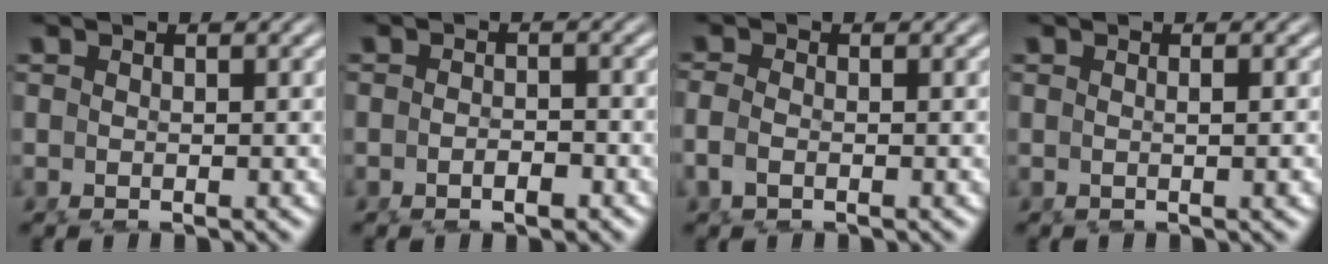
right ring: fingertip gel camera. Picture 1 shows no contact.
{"total": 1.7, "force": [-1.3, 0.5, 0.9], "torque": [-0.003, 0.009, -0.028]}
{"total": 1.5, "force": [-0.5, 0.6, 1.4], "torque": [-0.037, -0.007, -0.005]}
{"total": 0.8, "force": [0.1, -0.7, 0.4], "torque": [-0.005, 0.005, 0.000]}